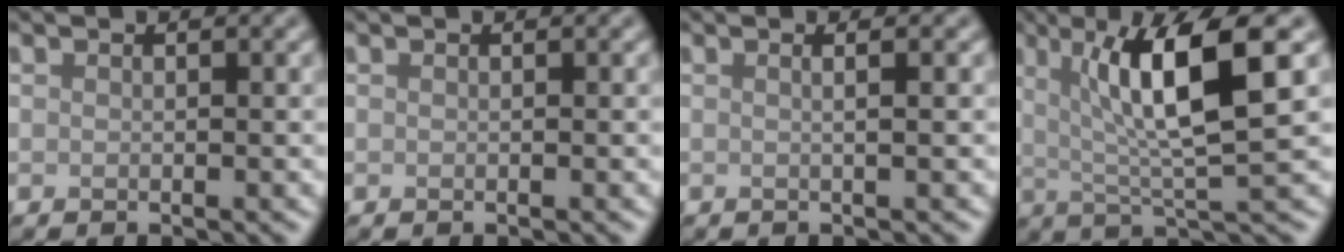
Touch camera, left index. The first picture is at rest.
{"total": 0.0}
{"total": 2.4, "force": [0.4, 1.1, 2.1], "torque": [-0.012, 0.006, -0.023]}
{"total": 8.0, "force": [2.5, 1.5, 7.5], "torque": [-0.116, 0.004, 0.039]}